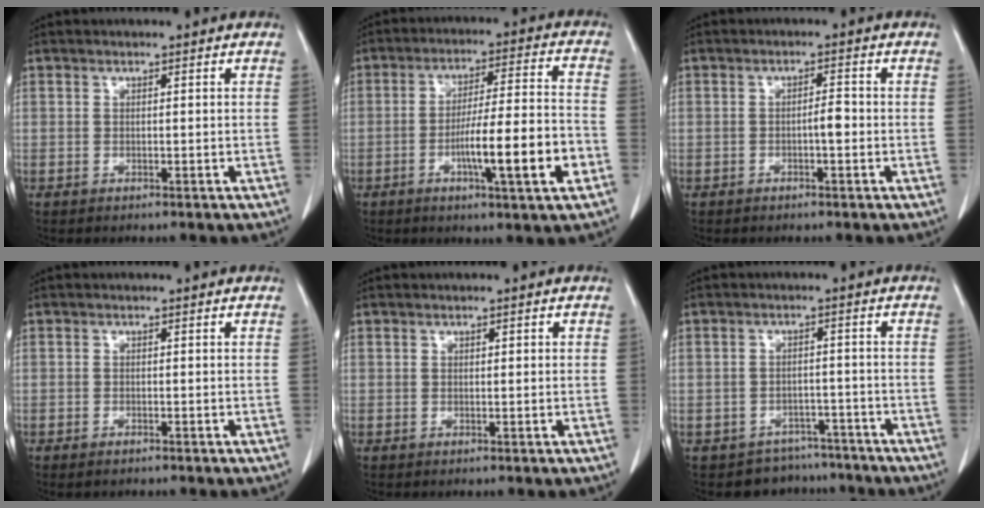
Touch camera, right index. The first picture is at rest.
{"total": 12.9, "force": [-4.4, 0.4, 12.1], "torque": [-0.198, 0.000, -0.069]}
{"total": 2.0, "force": [-0.6, 0.4, 1.9], "torque": [-0.028, 0.004, -0.011]}
{"total": 1.2, "force": [-1.0, 0.4, 0.6], "torque": [-0.013, -0.001, -0.010]}
{"total": 0.7, "force": [0.2, 0.3, 0.7], "torque": [-0.010, 0.001, 0.003]}
{"total": 6.3, "force": [-5.1, 3.6, -0.7], "torque": [0.022, 0.027, -0.069]}